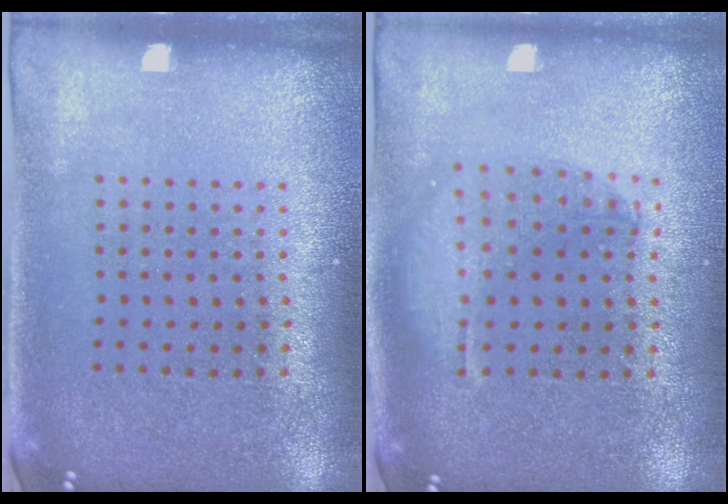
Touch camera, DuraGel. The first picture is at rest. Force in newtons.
{"total": 1.3, "press": 1.3, "slide": 0.4}